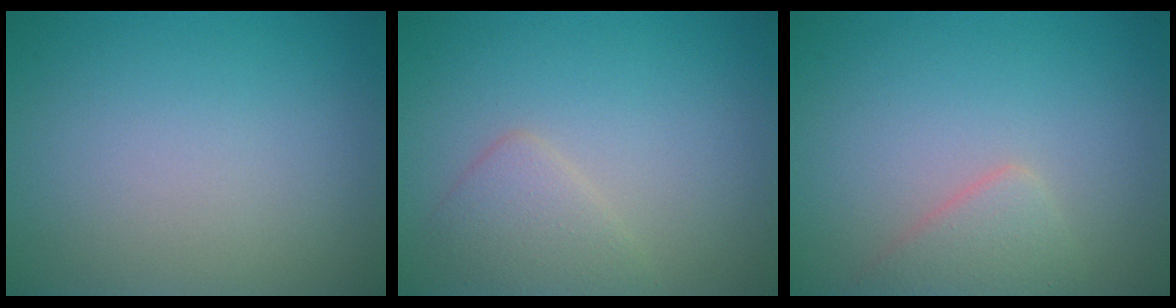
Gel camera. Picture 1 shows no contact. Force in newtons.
{"total": 2.2, "press": 2.2, "slide": 0.1}
{"total": 2.3, "press": 2.3, "slide": 0.1}